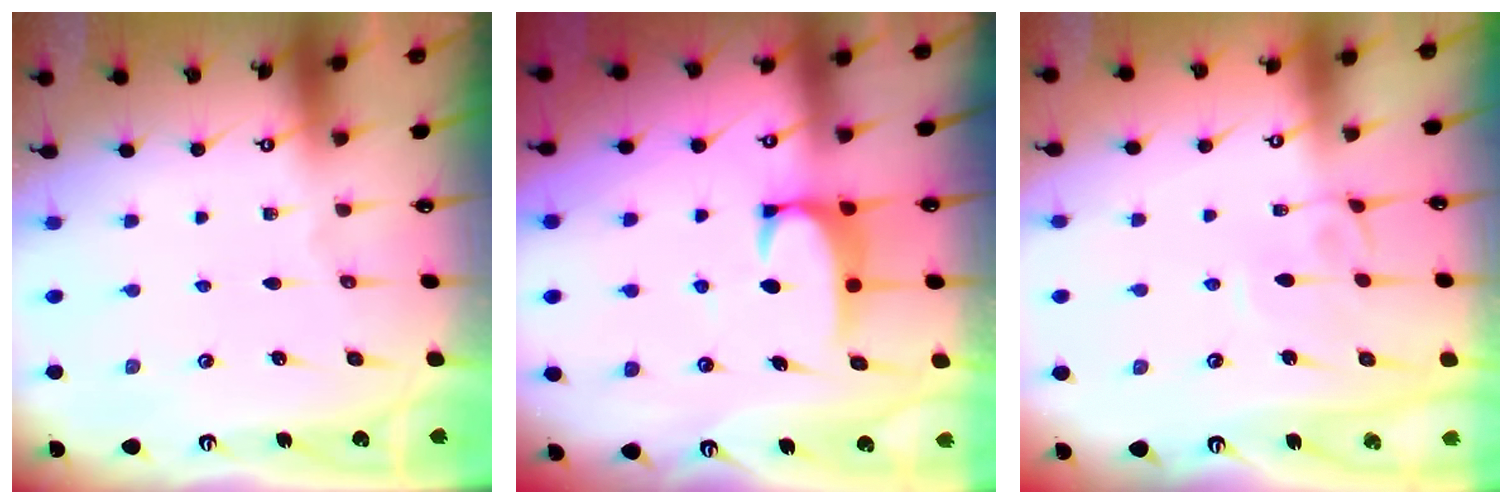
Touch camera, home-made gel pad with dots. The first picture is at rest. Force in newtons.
{"total": 2.5, "press": 2.4, "slide": 0.7}
{"total": 2.6, "press": 2.6, "slide": 0.3}